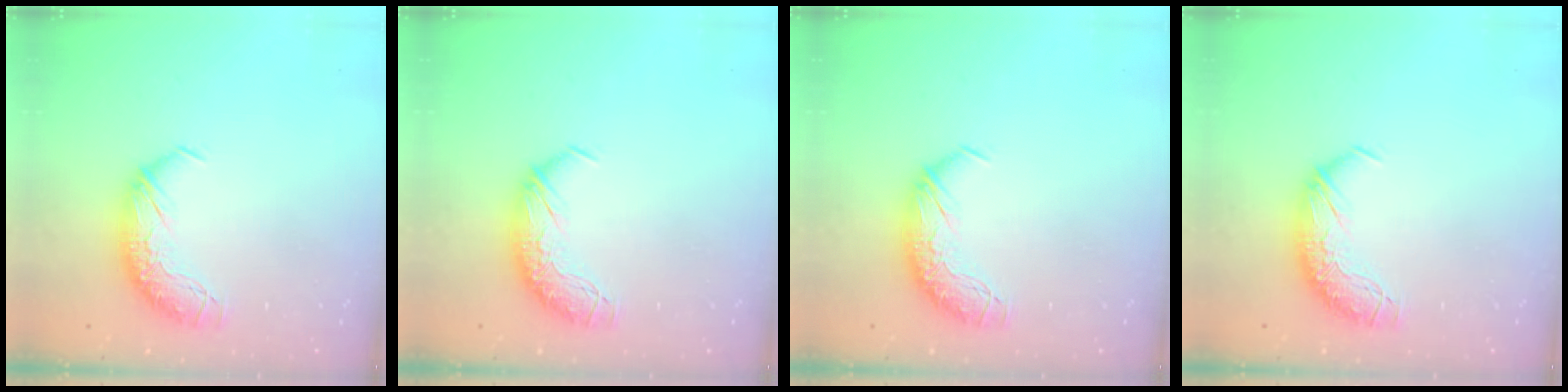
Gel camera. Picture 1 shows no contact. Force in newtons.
{"total": 0.0}
{"total": 0.0}
{"total": 0.0}